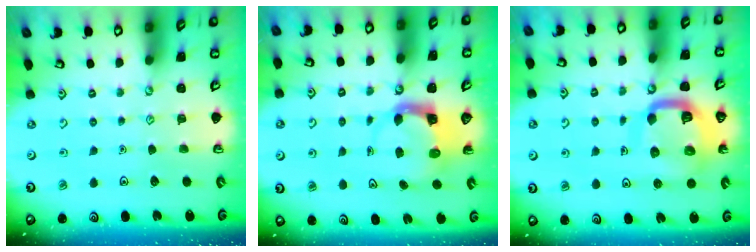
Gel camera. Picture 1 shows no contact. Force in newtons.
{"total": 3.8, "press": 3.7, "slide": 0.5}
{"total": 12.4, "press": 12.4, "slide": 1.2}